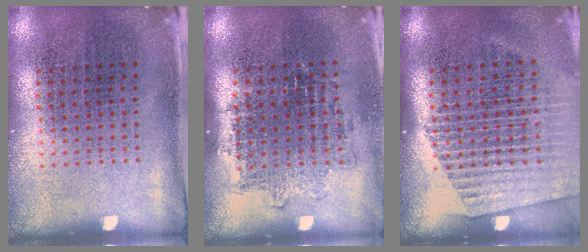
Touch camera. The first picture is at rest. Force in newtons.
{"total": 1.3, "press": 1.1, "slide": 0.7}
{"total": 1.6, "press": 1.5, "slide": 0.5}